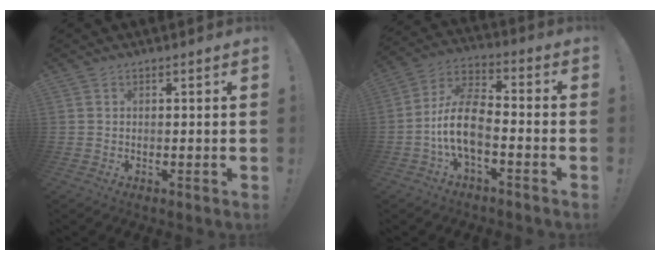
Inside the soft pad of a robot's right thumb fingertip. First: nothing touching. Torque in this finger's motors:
{"motor_torque": [0.44, 0.08, 1.51, -0.74, 0.53]}